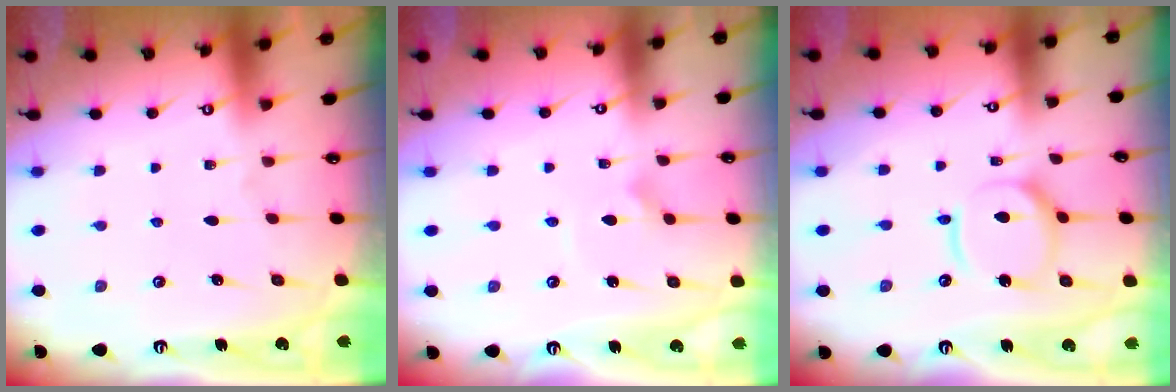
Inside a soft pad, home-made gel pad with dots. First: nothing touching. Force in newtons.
{"total": 3.0, "press": 3.0, "slide": 0.2}
{"total": 12.4, "press": 12.3, "slide": 1.5}